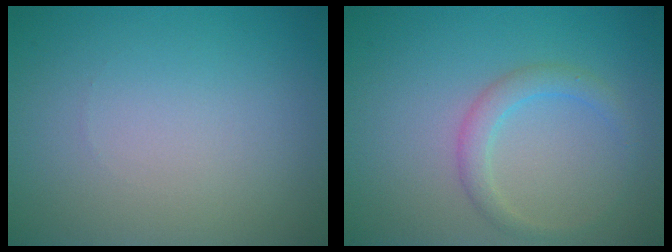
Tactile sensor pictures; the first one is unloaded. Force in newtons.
{"total": 2.1, "press": 2.1, "slide": 0.1}